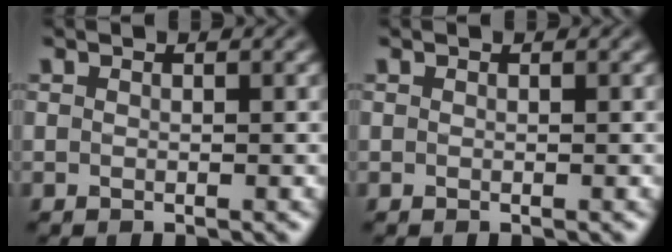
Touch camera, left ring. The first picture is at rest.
{"total": 0.0}